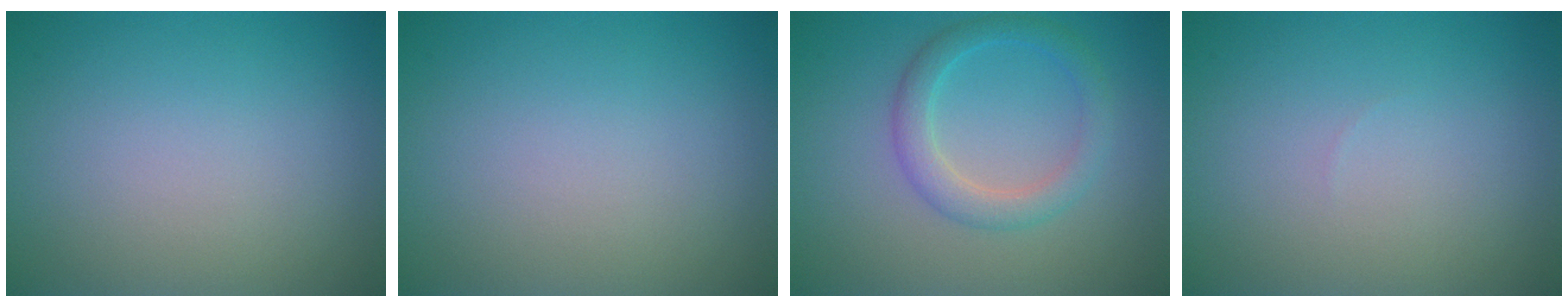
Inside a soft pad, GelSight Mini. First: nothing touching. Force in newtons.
{"total": 0.0}
{"total": 3.0, "press": 3.0, "slide": 0.1}
{"total": 0.0}